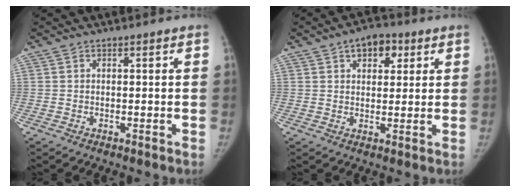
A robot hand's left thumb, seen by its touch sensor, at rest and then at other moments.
{"total": 6.7, "force": [3.1, 4.2, 4.1], "torque": [-0.028, -0.005, 0.040]}